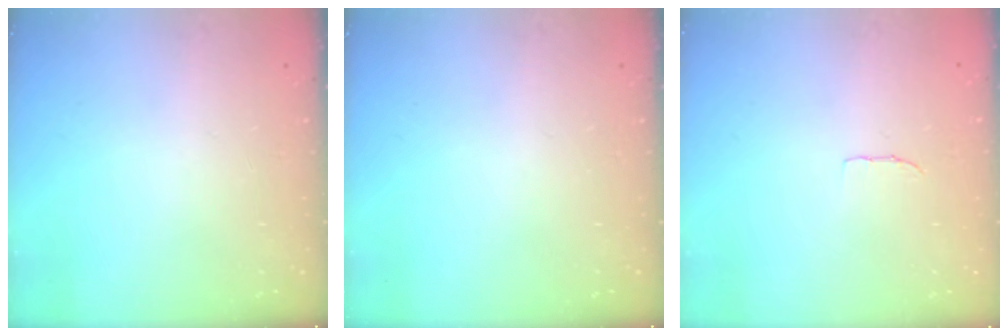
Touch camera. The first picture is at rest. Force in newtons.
{"total": 0.0}
{"total": 3.4, "press": 3.4, "slide": 0.2}